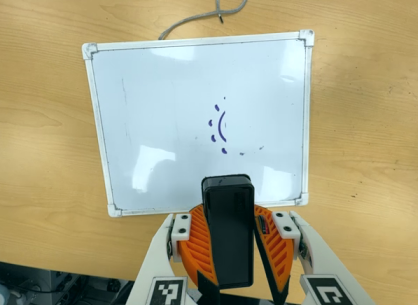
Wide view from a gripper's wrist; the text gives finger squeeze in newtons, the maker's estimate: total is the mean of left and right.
{"total": 11.7, "left": 12.0, "right": 11.4}